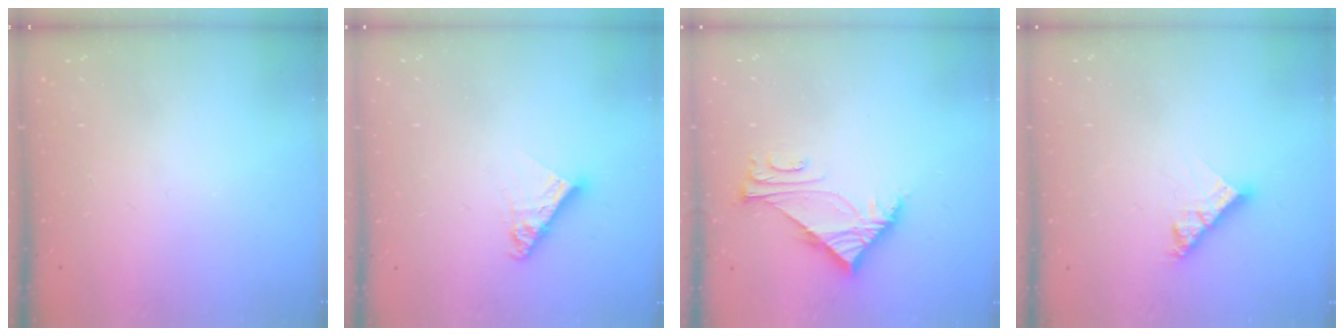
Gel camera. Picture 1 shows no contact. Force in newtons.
{"total": 8.1, "press": 8.1, "slide": 0.7}
{"total": 6.5, "press": 6.5, "slide": 0.5}
{"total": 8.8, "press": 8.7, "slide": 0.8}